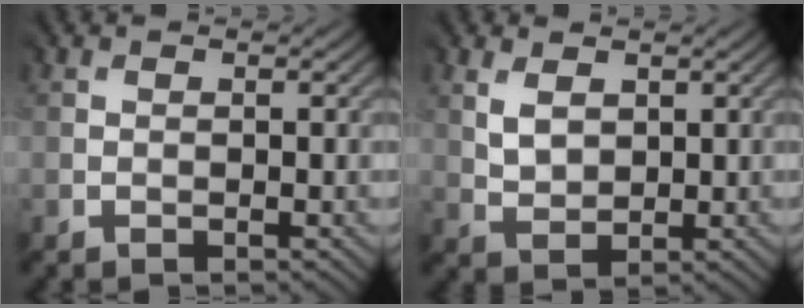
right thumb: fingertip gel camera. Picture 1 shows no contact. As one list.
[{"total": 3.2, "force": [1.7, 2.1, 1.7], "torque": [-0.048, -0.002, 0.040]}]